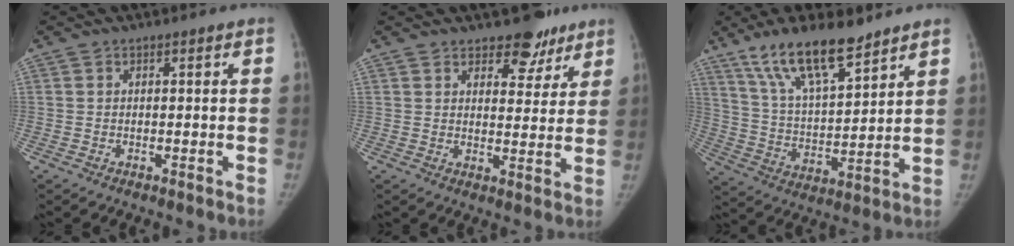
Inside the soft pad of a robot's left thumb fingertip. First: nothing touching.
{"total": 7.5, "force": [5.6, 4.0, 3.1], "torque": [0.000, -0.031, 0.078]}
{"total": 15.8, "force": [11.3, 4.8, 10.0], "torque": [-0.160, -0.056, 0.214]}